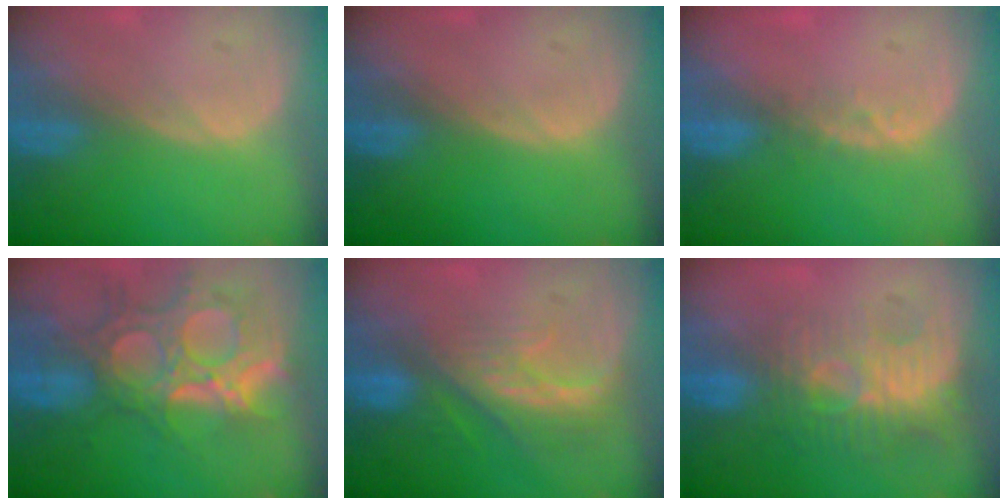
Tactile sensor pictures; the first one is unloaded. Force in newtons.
{"total": 0.0}
{"total": 2.1, "press": 1.8, "slide": 1.1}
{"total": 13.3, "press": 11.4, "slide": 6.9}
{"total": 8.0, "press": 7.3, "slide": 3.4}
{"total": 9.9, "press": 8.5, "slide": 5.1}